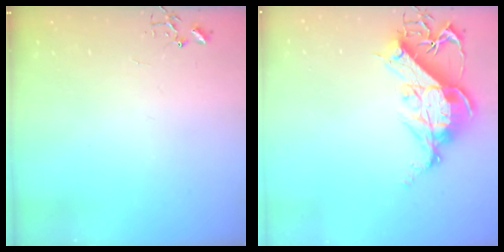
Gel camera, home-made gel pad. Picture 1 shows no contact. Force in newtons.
{"total": 13.6, "press": 13.6, "slide": 1.3}